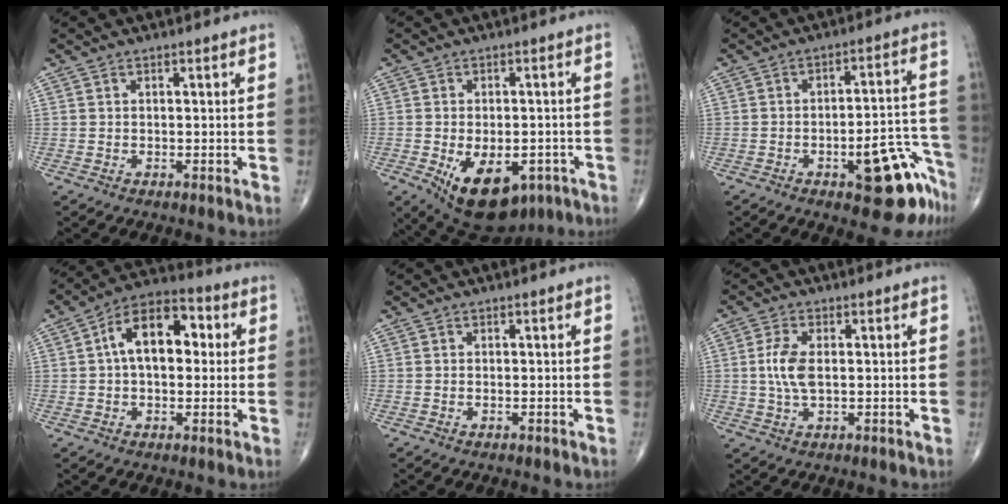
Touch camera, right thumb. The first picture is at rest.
{"total": 14.3, "force": [-6.0, 8.1, 10.1], "torque": [-0.142, 0.003, -0.071]}
{"total": 14.7, "force": [-7.9, 5.1, 11.3], "torque": [-0.084, 0.071, -0.095]}
{"total": 12.9, "force": [1.8, 7.7, 10.2], "torque": [-0.144, 0.033, 0.017]}
{"total": 0.0}
{"total": 5.8, "force": [0.3, 2.8, 5.0], "torque": [-0.114, 0.003, 0.004]}